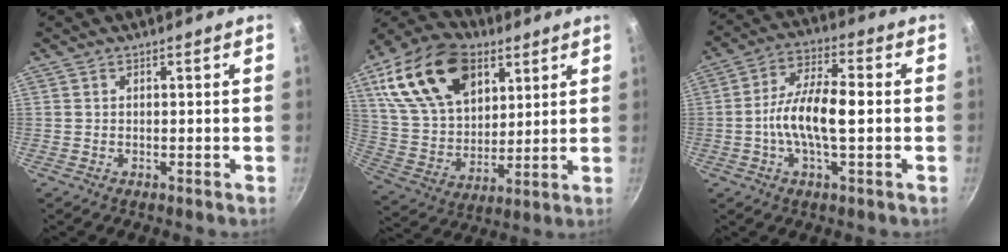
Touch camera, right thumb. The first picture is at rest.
{"total": 23.3, "force": [10.4, 14.7, 14.8], "torque": [-0.240, -0.024, 0.189]}
{"total": 11.4, "force": [-1.0, 4.2, 10.5], "torque": [-0.189, 0.024, -0.031]}